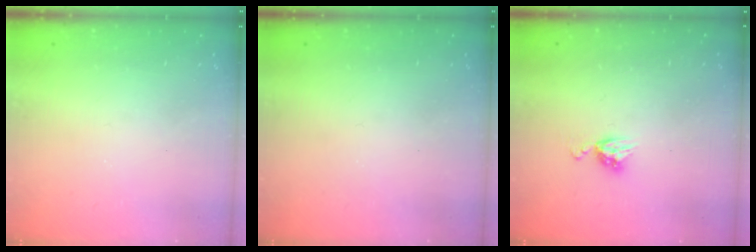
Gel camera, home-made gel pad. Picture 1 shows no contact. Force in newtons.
{"total": 0.0}
{"total": 5.9, "press": 5.9, "slide": 0.5}